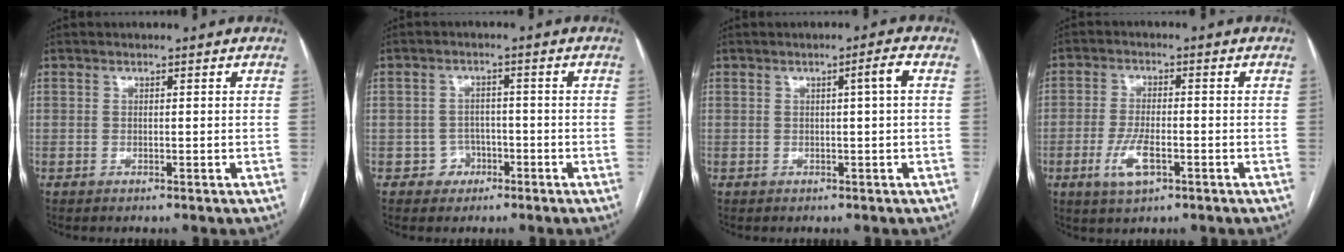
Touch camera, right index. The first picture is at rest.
{"total": 3.2, "force": [-1.5, 2.8, 0.1], "torque": [0.010, 0.015, -0.022]}
{"total": 2.2, "force": [0.3, -0.4, 2.1], "torque": [-0.033, 0.002, 0.006]}
{"total": 5.8, "force": [-2.4, 2.0, 4.9], "torque": [-0.100, -0.005, -0.039]}